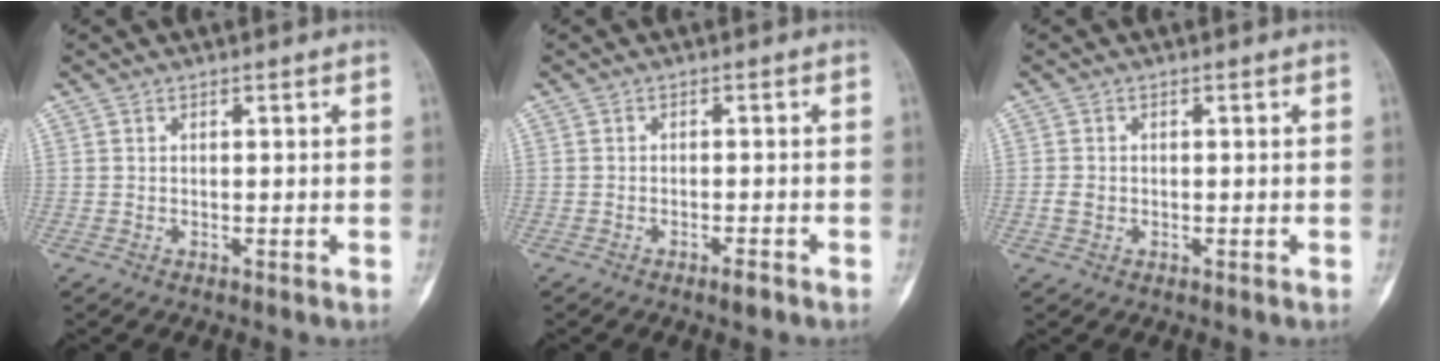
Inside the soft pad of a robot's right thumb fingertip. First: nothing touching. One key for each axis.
{"total": 1.9, "fx": -1.3, "fy": 0.4, "fz": 1.3, "tx": -0.024, "ty": 0.004, "tz": -0.022}
{"total": 1.7, "fx": -0.4, "fy": 1.4, "fz": 0.9, "tx": -0.018, "ty": 0.004, "tz": -0.006}